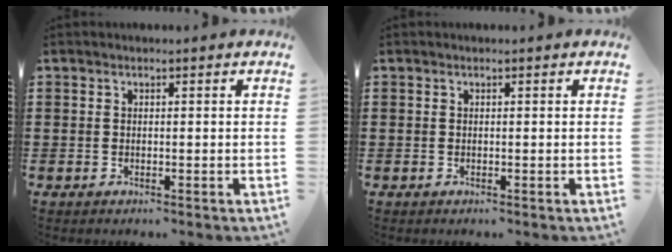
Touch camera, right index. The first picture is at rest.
{"total": 0.0}